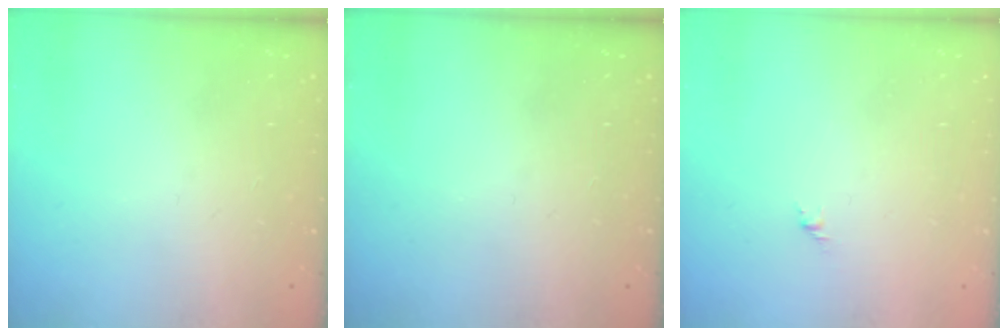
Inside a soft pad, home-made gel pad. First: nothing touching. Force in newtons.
{"total": 0.0}
{"total": 1.6, "press": 1.5, "slide": 0.6}